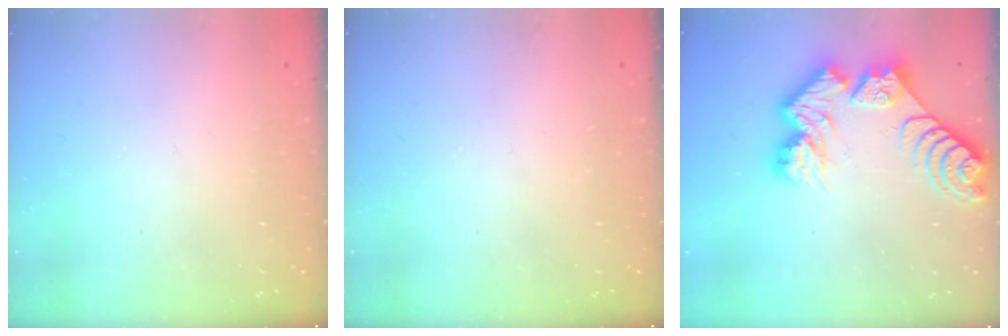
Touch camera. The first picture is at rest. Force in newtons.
{"total": 0.0}
{"total": 15.0, "press": 14.9, "slide": 1.4}